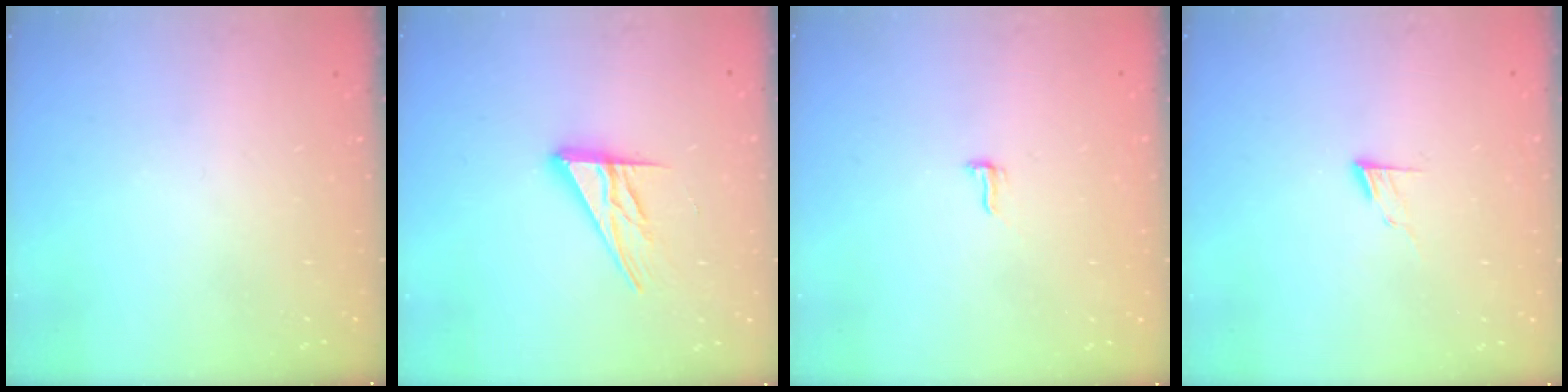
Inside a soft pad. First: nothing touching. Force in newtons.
{"total": 12.6, "press": 12.5, "slide": 1.1}
{"total": 5.1, "press": 4.7, "slide": 2.0}
{"total": 6.0, "press": 5.9, "slide": 0.6}